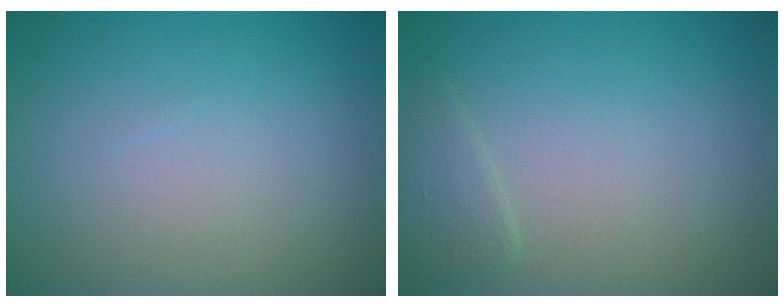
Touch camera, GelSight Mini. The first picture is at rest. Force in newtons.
{"total": 1.4, "press": 1.3, "slide": 0.1}